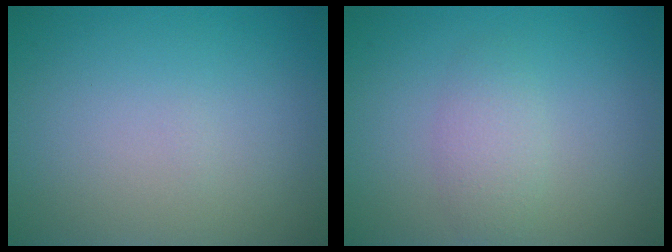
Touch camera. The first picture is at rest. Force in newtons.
{"total": 2.0, "press": 2.0, "slide": 0.0}